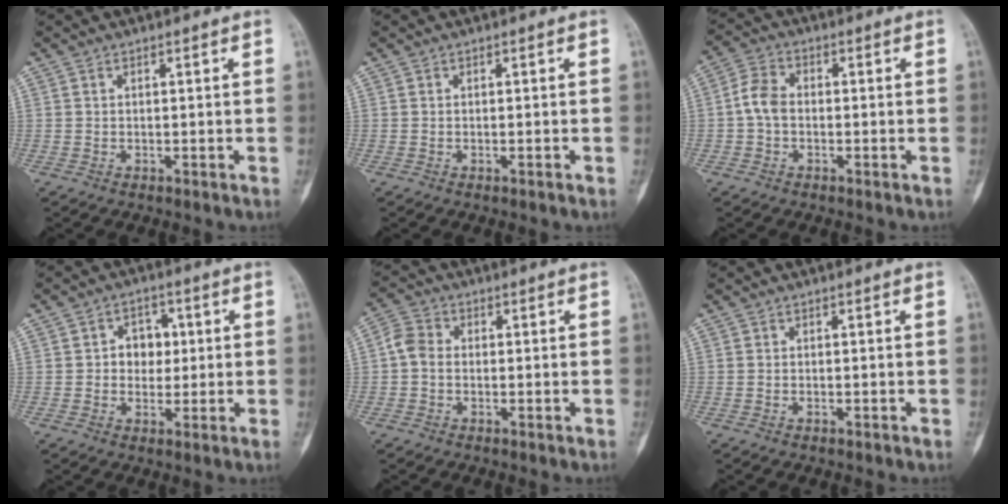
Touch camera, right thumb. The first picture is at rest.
{"total": 0.0}
{"total": 4.8, "force": [-0.7, 3.5, 3.3], "torque": [-0.058, 0.016, -0.023]}
{"total": 5.6, "force": [0.8, 4.7, 3.0], "torque": [-0.004, 0.007, 0.008]}
{"total": 3.9, "force": [-0.3, 3.1, 2.4], "torque": [-0.041, 0.012, -0.016]}
{"total": 0.0}